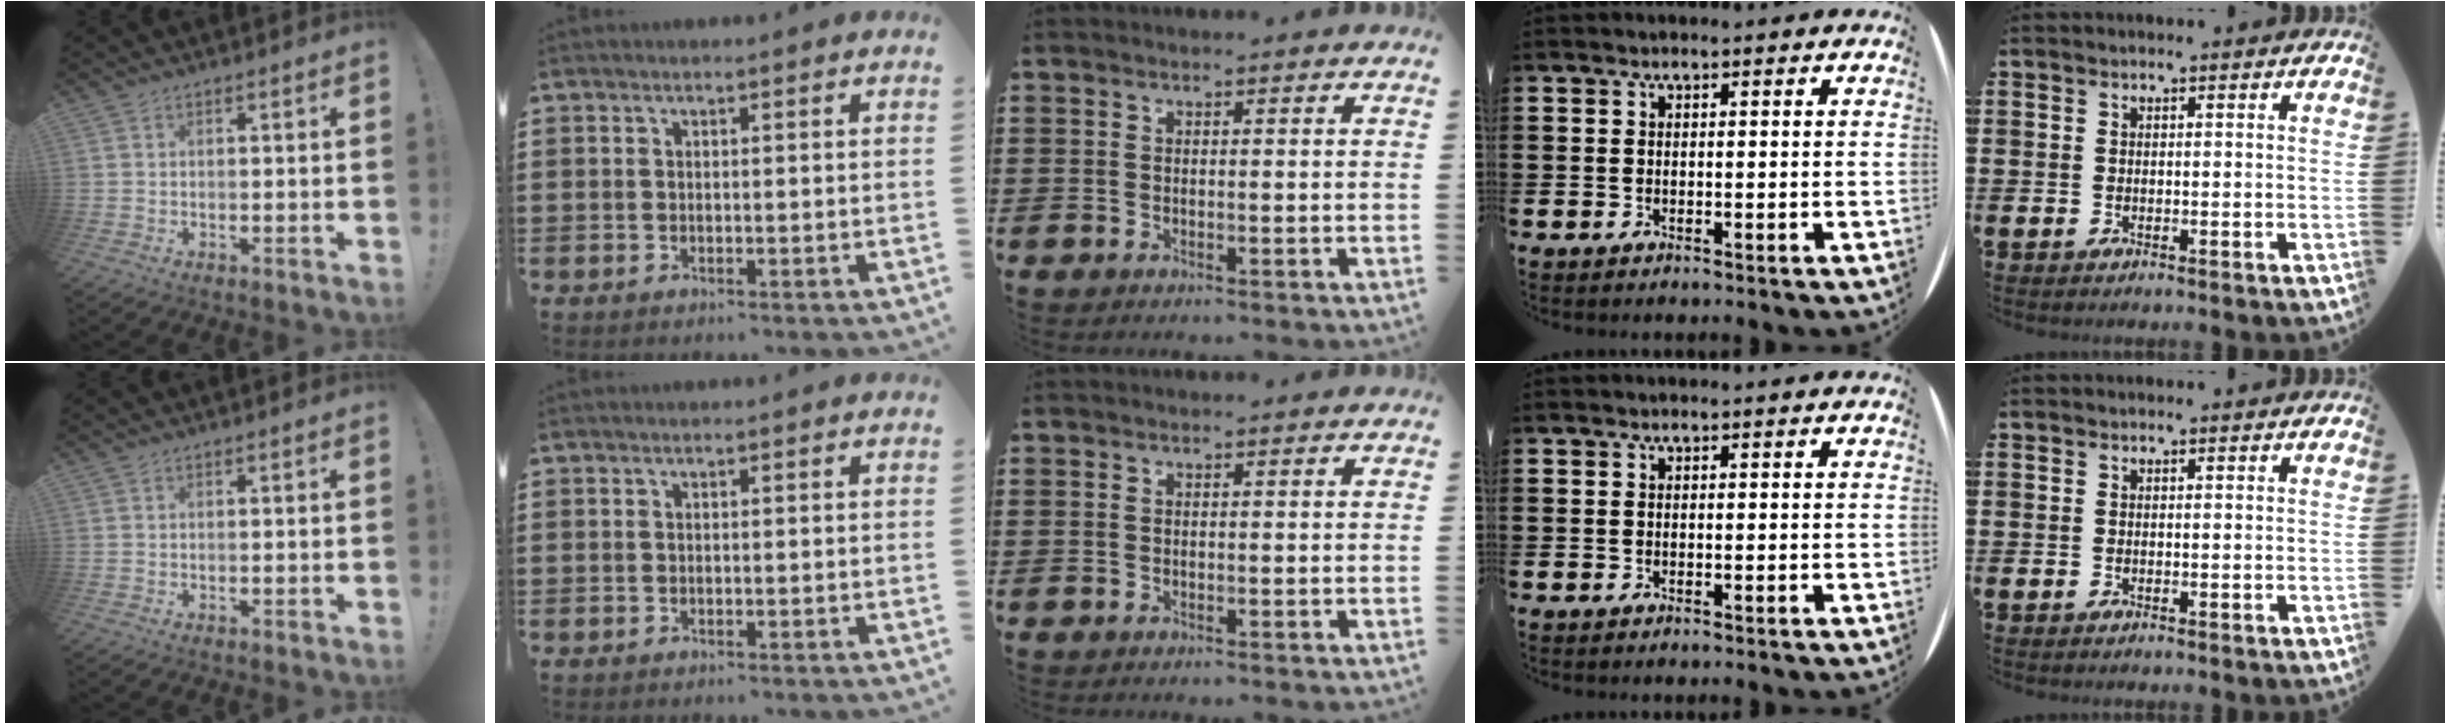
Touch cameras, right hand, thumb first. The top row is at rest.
{}